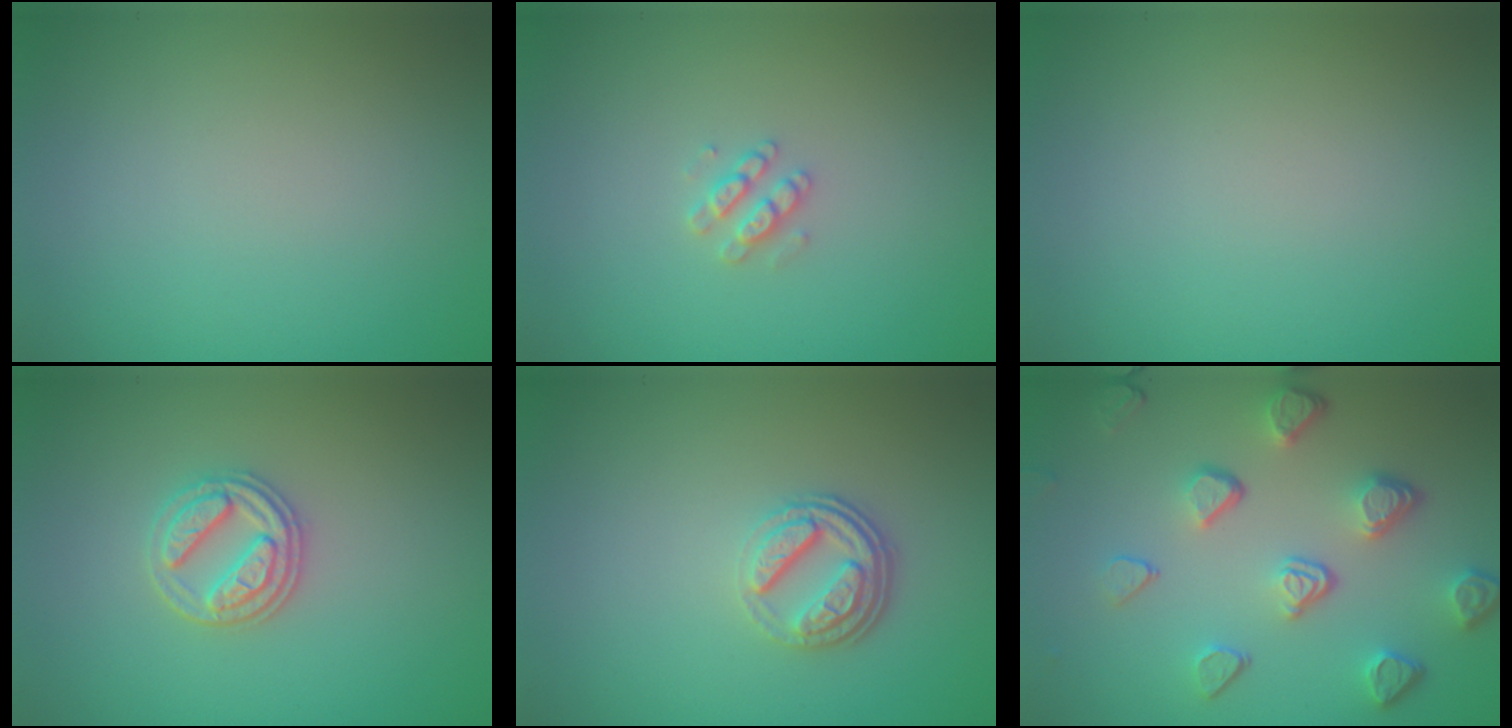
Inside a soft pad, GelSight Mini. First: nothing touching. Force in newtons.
{"total": 1.6, "press": 1.6, "slide": 0.3}
{"total": 0.0}
{"total": 3.0, "press": 2.8, "slide": 1.0}
{"total": 3.5, "press": 2.6, "slide": 2.3}
{"total": 5.1, "press": 3.7, "slide": 3.5}